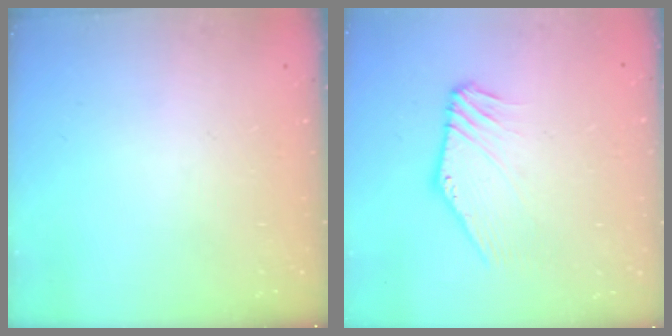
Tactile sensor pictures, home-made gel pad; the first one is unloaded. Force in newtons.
{"total": 3.8, "press": 3.7, "slide": 0.2}